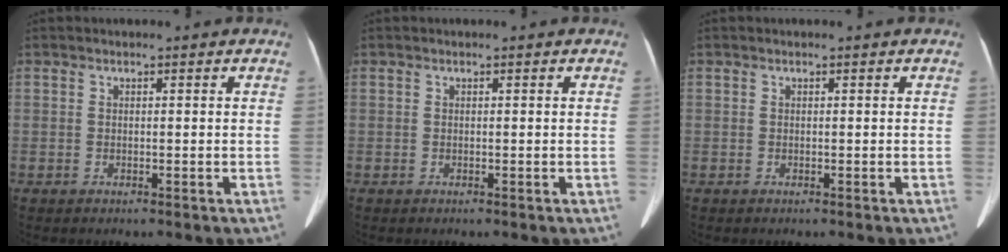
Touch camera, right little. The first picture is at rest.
{"total": 0.0}
{"total": 0.0}